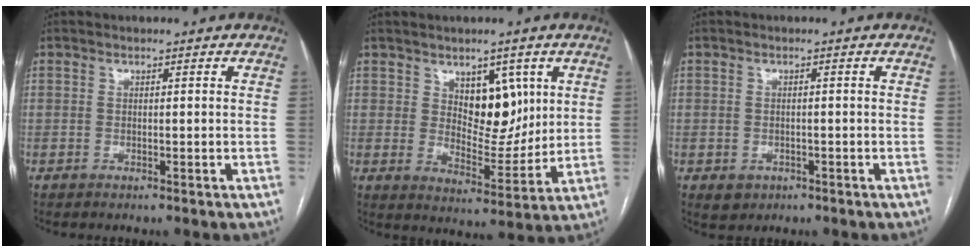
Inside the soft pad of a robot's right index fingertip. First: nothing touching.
{"total": 8.3, "force": [3.3, 4.5, 6.2], "torque": [-0.089, 0.000, 0.062]}
{"total": 2.6, "force": [-1.1, 2.2, 0.7], "torque": [-0.006, 0.004, -0.007]}